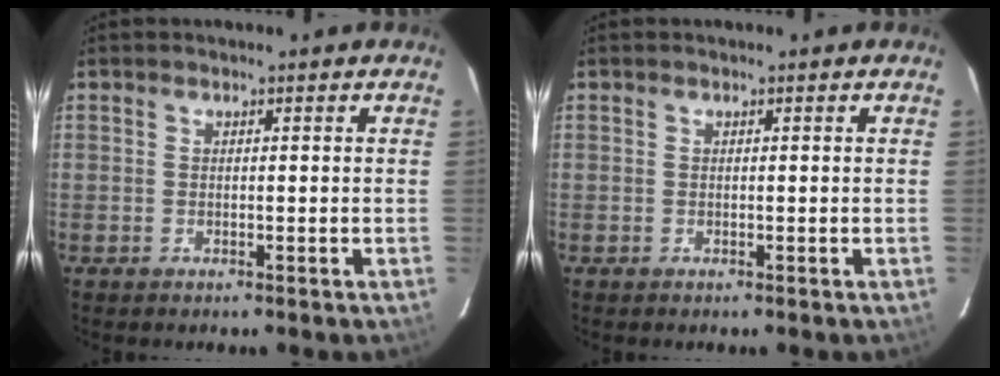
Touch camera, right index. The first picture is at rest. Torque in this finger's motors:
{"motor_torque": [0.00, 0.00, 0.03, 0.00]}